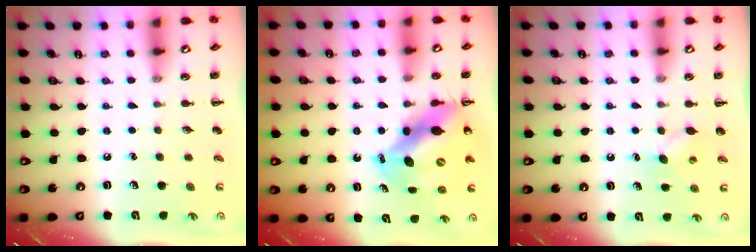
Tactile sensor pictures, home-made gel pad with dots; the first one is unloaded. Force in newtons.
{"total": 10.3, "press": 10.1, "slide": 2.1}
{"total": 4.5, "press": 4.4, "slide": 1.1}